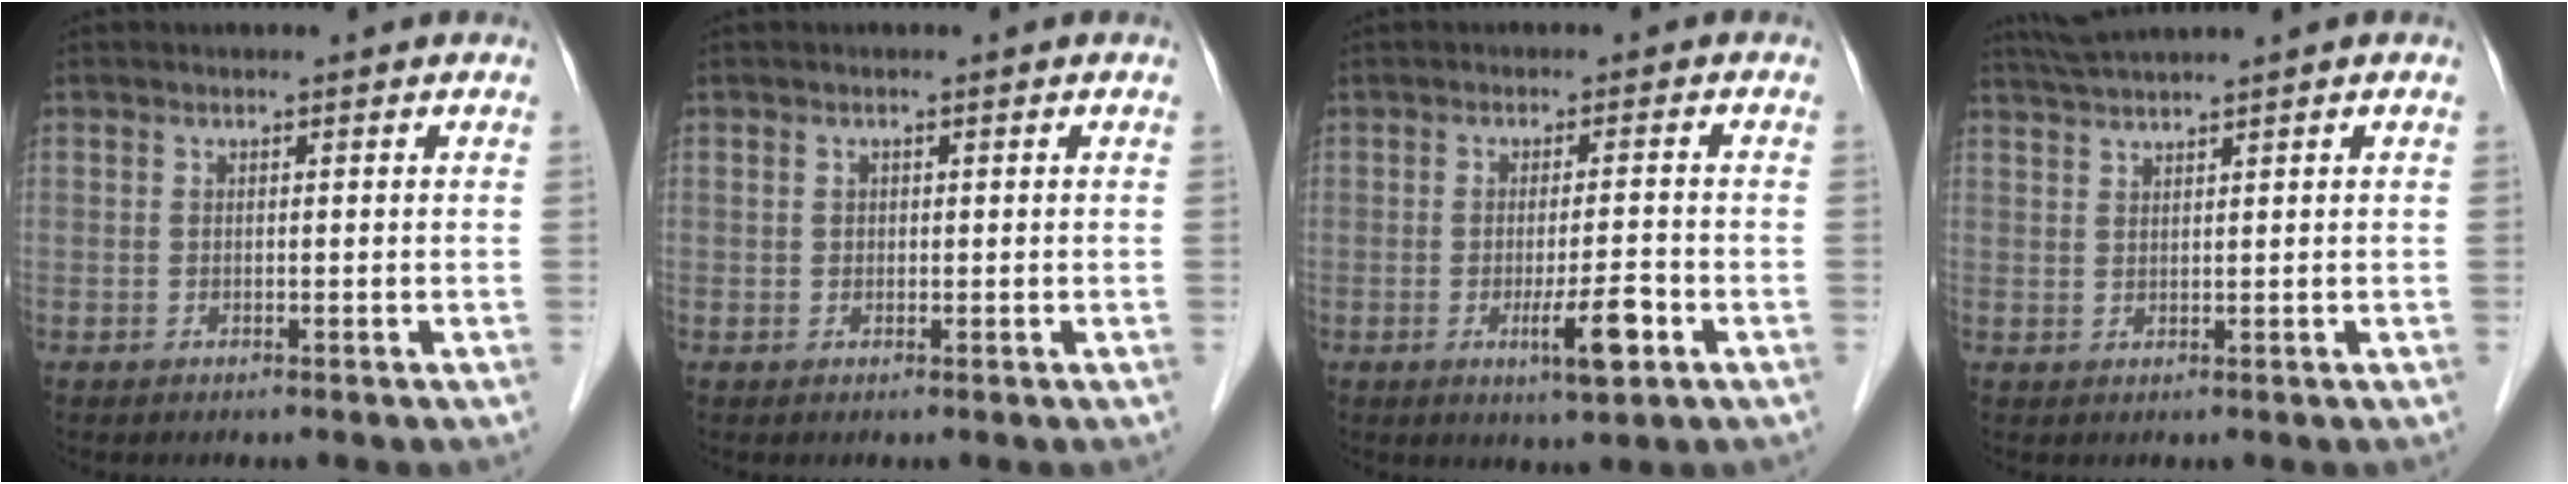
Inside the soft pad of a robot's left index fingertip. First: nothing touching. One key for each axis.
{"total": 0.8, "fx": 0.2, "fy": 0.7, "fz": 0.4, "tx": -0.009, "ty": 0.006, "tz": 0.003}
{"total": 6.0, "fx": -2.3, "fy": 0.3, "fz": 5.5, "tx": -0.091, "ty": -0.011, "tz": -0.035}
{"total": 3.7, "fx": 3.1, "fy": -1.2, "fz": 1.5, "tx": -0.038, "ty": 0.016, "tz": 0.068}